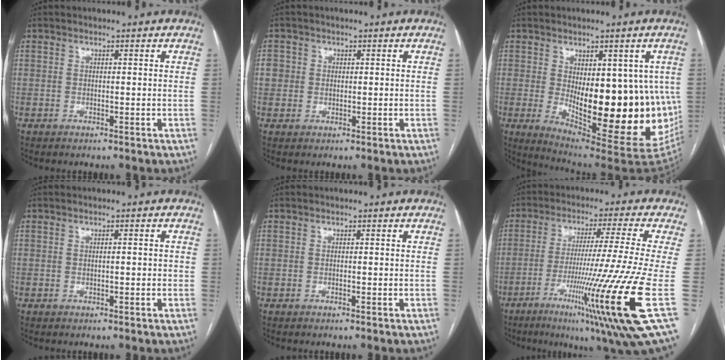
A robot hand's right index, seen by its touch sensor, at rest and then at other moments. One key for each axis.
{"total": 3.2, "fx": 0.3, "fy": 3.1, "fz": 0.8, "tx": -0.011, "ty": 0.011, "tz": 0.012}
{"total": 19.9, "fx": -1.8, "fy": 6.7, "fz": 18.7, "tx": -0.186, "ty": -0.006, "tz": 0.004}
{"total": 1.0, "fx": -0.1, "fy": 0.3, "fz": 1.0, "tx": -0.014, "ty": 0.002, "tz": 0.000}
{"total": 0.0}
{"total": 20.5, "fx": -7.1, "fy": -2.0, "fz": 19.1, "tx": -0.277, "ty": -0.036, "tz": -0.125}